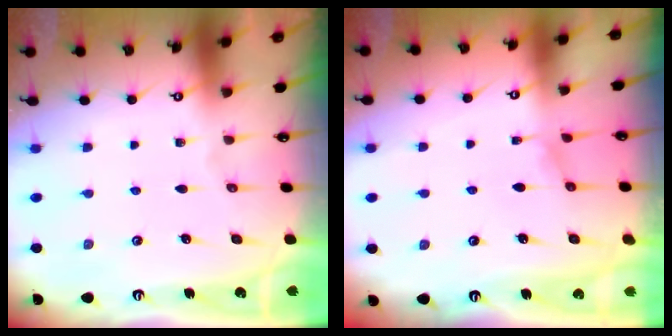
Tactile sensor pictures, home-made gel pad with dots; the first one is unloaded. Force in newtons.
{"total": 0.0}